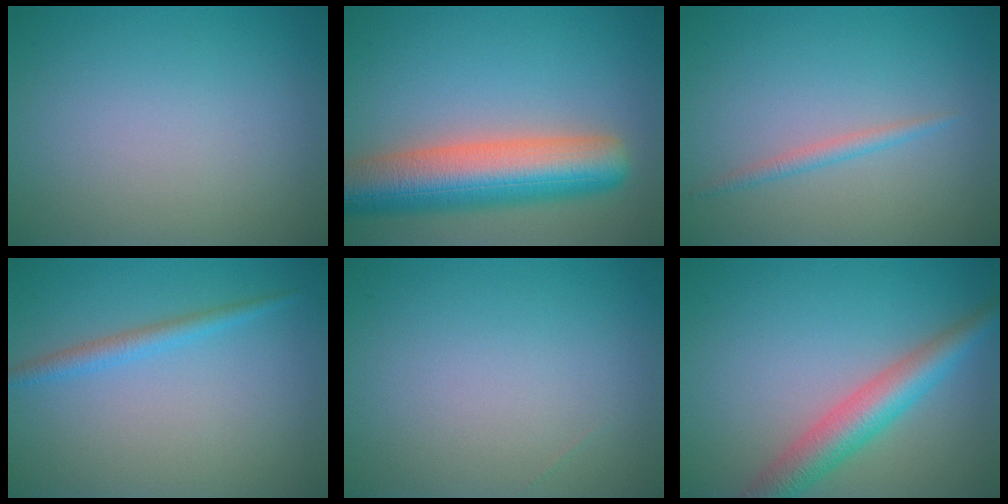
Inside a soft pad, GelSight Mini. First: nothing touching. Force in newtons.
{"total": 9.8, "press": 9.8, "slide": 0.5}
{"total": 1.2, "press": 1.2, "slide": 0.0}
{"total": 1.8, "press": 1.8, "slide": 0.1}
{"total": 0.0}
{"total": 4.9, "press": 4.9, "slide": 0.1}